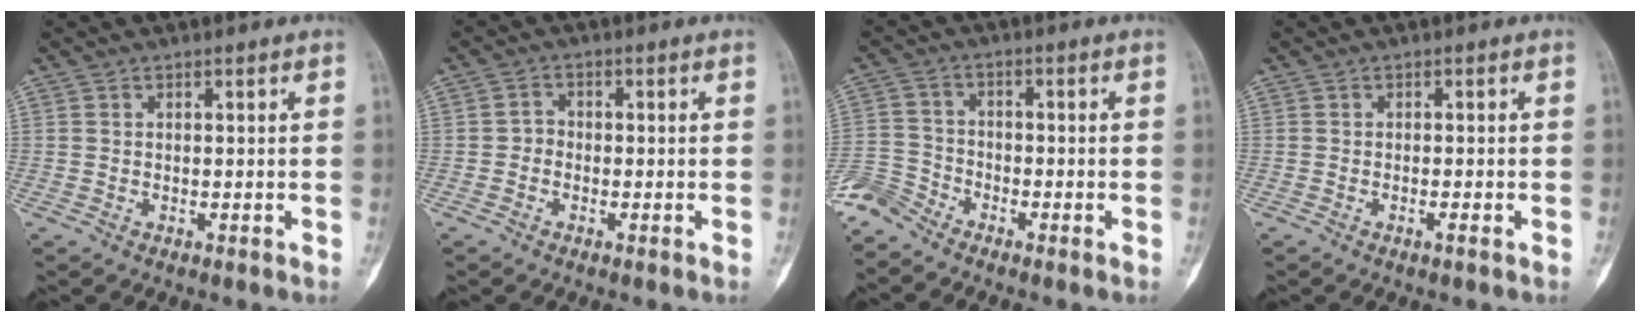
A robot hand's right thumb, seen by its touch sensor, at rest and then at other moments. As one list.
[{"total": 2.1, "force": [-0.7, 1.7, 0.9], "torque": [-0.002, 0.008, -0.022]}, {"total": 5.4, "force": [-5.1, 1.6, 0.7], "torque": [-0.021, 0.011, -0.114]}, {"total": 1.1, "force": [-0.6, 0.1, 0.9], "torque": [-0.016, 0.002, -0.011]}]